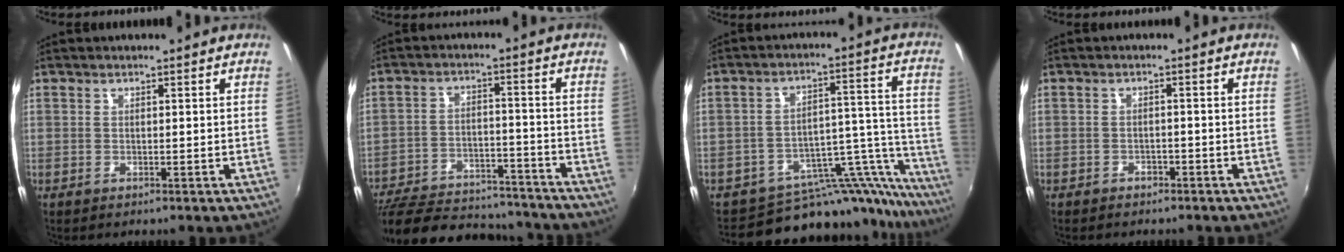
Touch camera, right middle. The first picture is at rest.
{"total": 24.8, "force": [-21.3, 7.6, 10.0], "torque": [-0.207, -0.011, -0.297]}
{"total": 21.5, "force": [-19.7, 6.5, 5.4], "torque": [-0.059, 0.041, -0.276]}
{"total": 2.4, "force": [-2.0, 1.2, 0.6], "torque": [-0.017, -0.004, -0.028]}